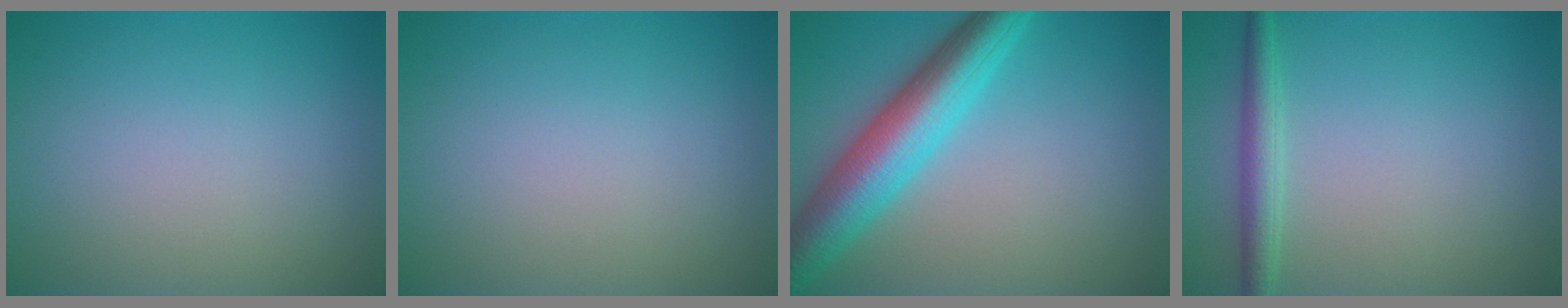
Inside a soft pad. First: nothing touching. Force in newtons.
{"total": 0.0}
{"total": 7.4, "press": 7.4, "slide": 0.3}
{"total": 2.4, "press": 2.4, "slide": 0.1}